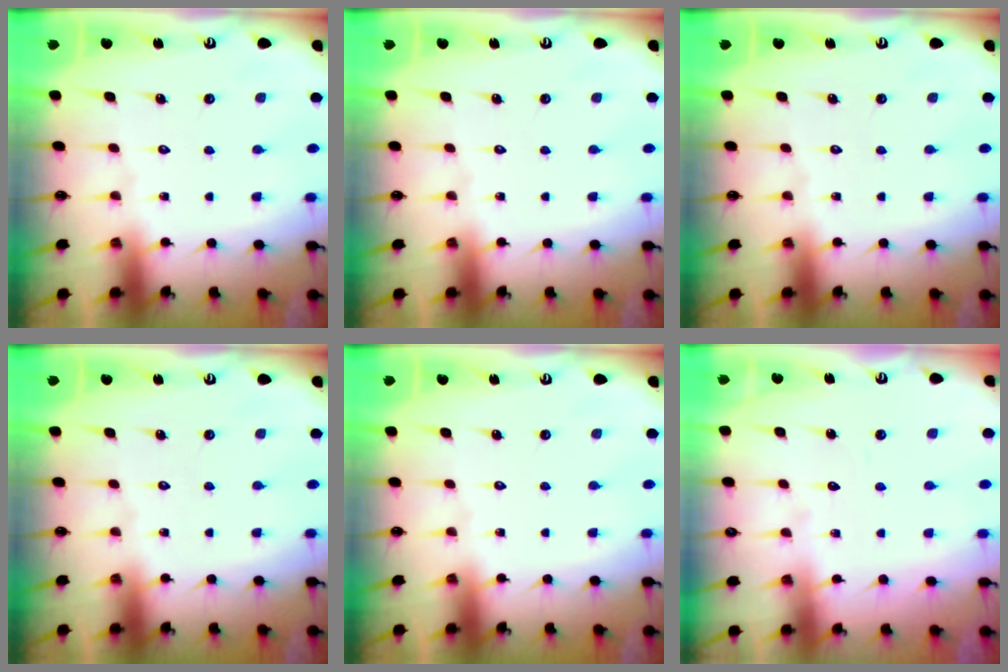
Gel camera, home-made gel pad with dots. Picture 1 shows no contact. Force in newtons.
{"total": 0.0}
{"total": 0.0}
{"total": 0.0}
{"total": 0.0}
{"total": 3.1, "press": 3.1, "slide": 0.3}